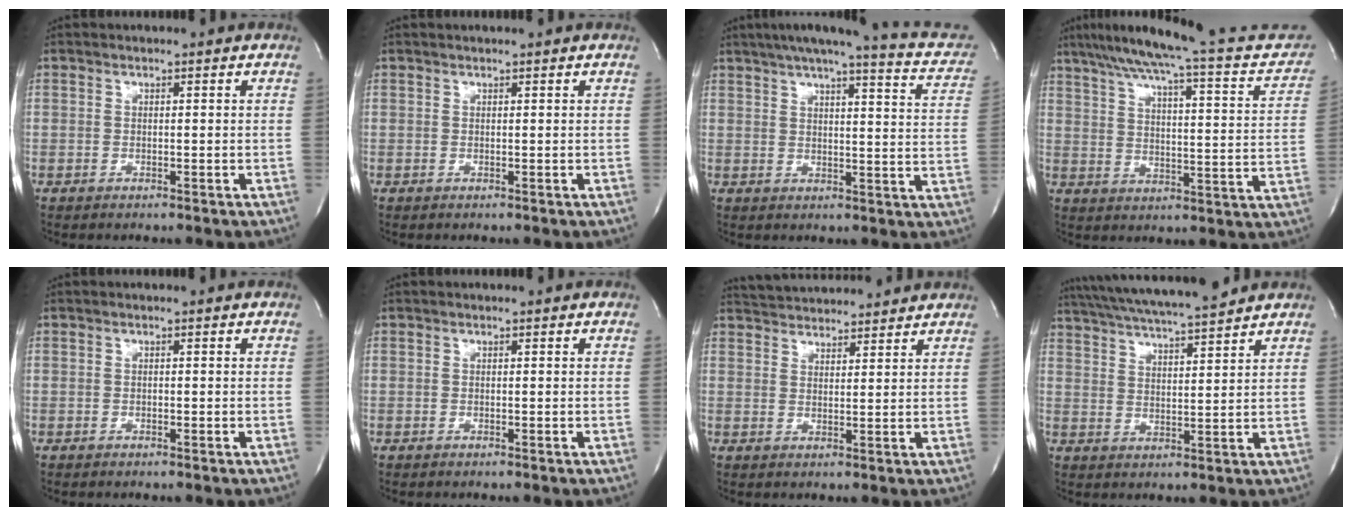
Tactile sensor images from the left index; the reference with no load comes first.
{"total": 1.2, "force": [1.1, -0.1, 0.5], "torque": [-0.007, 0.010, 0.019]}
{"total": 18.4, "force": [14.7, 2.8, 10.8], "torque": [-0.145, 0.006, 0.165]}
{"total": 24.9, "force": [21.7, 2.9, 11.9], "torque": [-0.178, -0.011, 0.276]}
{"total": 0.0}
{"total": 0.0}
{"total": 10.9, "force": [10.5, 1.5, 2.7], "torque": [-0.049, 0.026, 0.153]}
{"total": 15.0, "force": [13.4, 0.5, 6.9], "torque": [-0.133, 0.022, 0.211]}